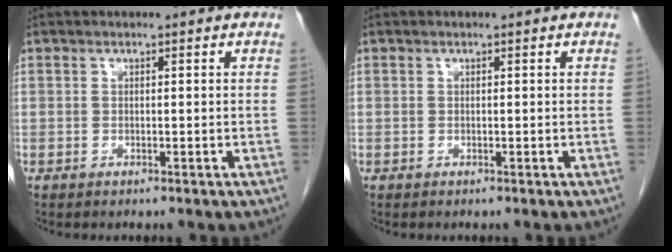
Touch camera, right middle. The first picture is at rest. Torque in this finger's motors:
{"motor_torque": [0.00, 0.00, 0.00, 0.00]}